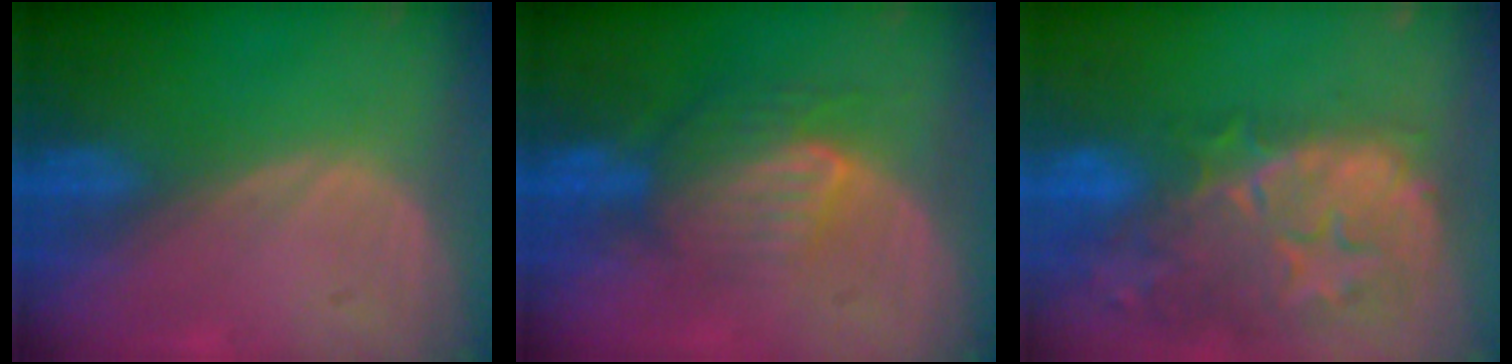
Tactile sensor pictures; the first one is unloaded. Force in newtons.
{"total": 7.6, "press": 7.2, "slide": 2.2}
{"total": 14.6, "press": 11.8, "slide": 8.6}